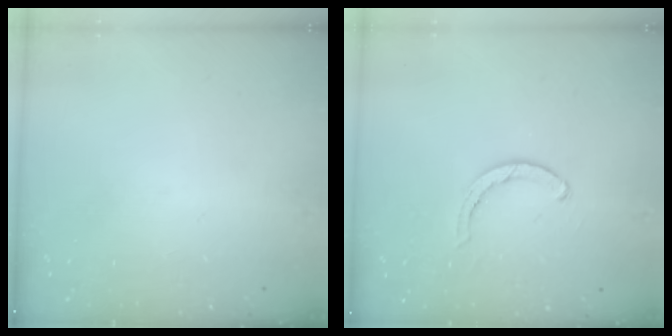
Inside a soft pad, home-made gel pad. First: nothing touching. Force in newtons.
{"total": 2.8, "press": 2.8, "slide": 0.2}